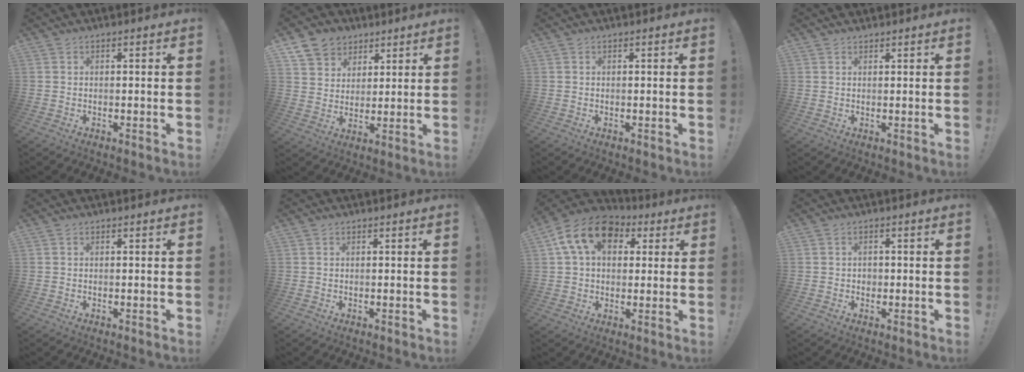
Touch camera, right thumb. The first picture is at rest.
{"total": 9.3, "force": [5.8, 7.0, 1.9], "torque": [-0.031, -0.038, 0.117]}
{"total": 0.0}
{"total": 1.2, "force": [1.1, 0.6, -0.1], "torque": [0.007, -0.005, 0.021]}
{"total": 0.0}
{"total": 0.0}
{"total": 15.0, "force": [5.3, 10.6, 9.2], "torque": [-0.151, -0.002, 0.103]}
{"total": 1.5, "force": [-0.3, 1.4, 0.6], "torque": [-0.005, 0.000, -0.007]}